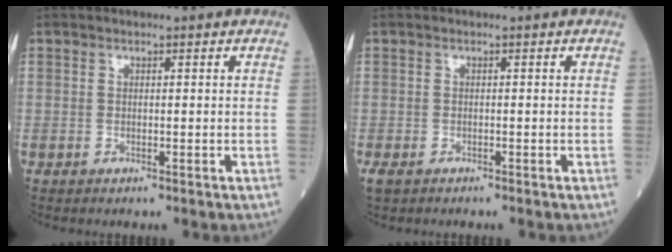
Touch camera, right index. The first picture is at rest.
{"total": 1.9, "force": [-1.4, 0.9, 0.9], "torque": [-0.028, -0.005, -0.021]}